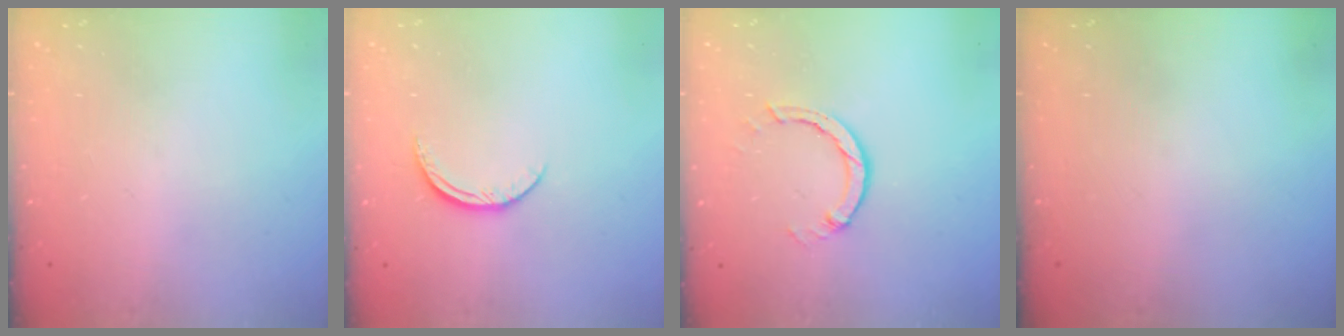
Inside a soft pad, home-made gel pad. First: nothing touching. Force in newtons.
{"total": 6.2, "press": 6.1, "slide": 0.7}
{"total": 2.7, "press": 2.7, "slide": 0.3}
{"total": 0.0}